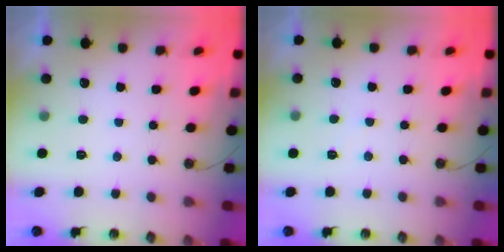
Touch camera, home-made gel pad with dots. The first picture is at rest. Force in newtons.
{"total": 3.2, "press": 3.2, "slide": 0.6}